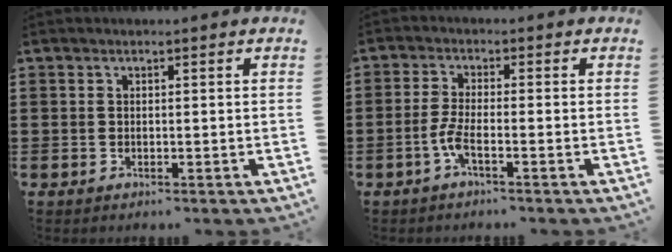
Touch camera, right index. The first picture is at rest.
{"total": 3.7, "force": [-1.8, 0.5, 3.2], "torque": [-0.086, -0.009, -0.041]}